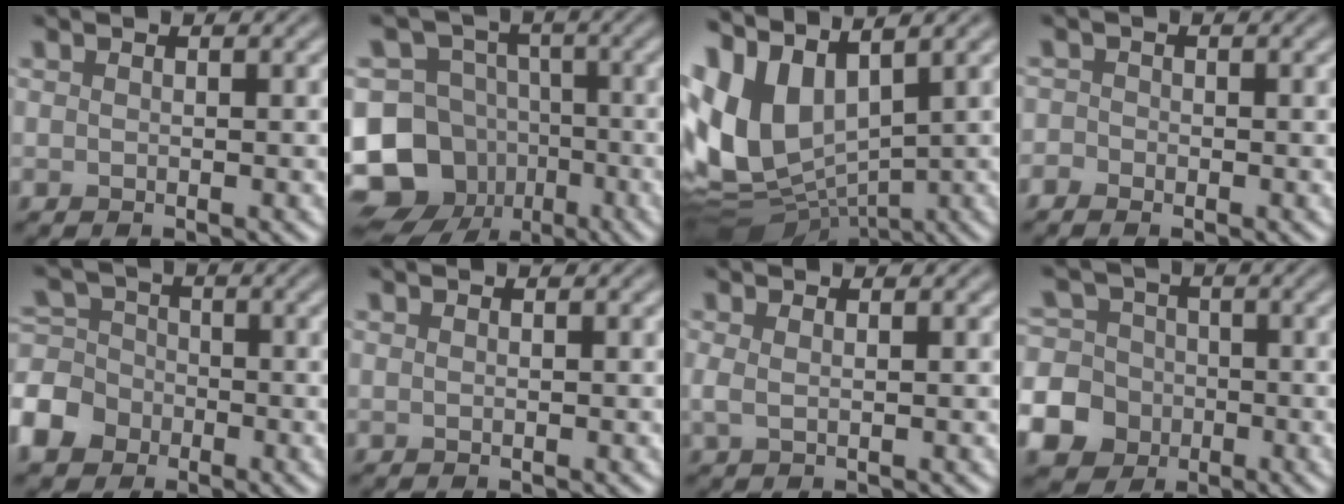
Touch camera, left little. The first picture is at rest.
{"total": 12.9, "force": [-5.5, 11.0, 4.0], "torque": [-0.091, -0.012, -0.107]}
{"total": 12.6, "force": [2.2, 7.6, 9.8], "torque": [-0.229, -0.004, 0.045]}
{"total": 1.1, "force": [-0.7, 0.8, 0.1], "torque": [0.004, 0.001, -0.017]}
{"total": 5.9, "force": [-3.0, 4.6, 2.2], "torque": [-0.044, -0.002, -0.068]}
{"total": 0.0}
{"total": 1.2, "force": [0.4, 0.3, 1.1], "torque": [-0.021, 0.002, 0.005]}
{"total": 10.5, "force": [-4.4, 9.1, 2.6], "torque": [-0.071, -0.020, -0.102]}